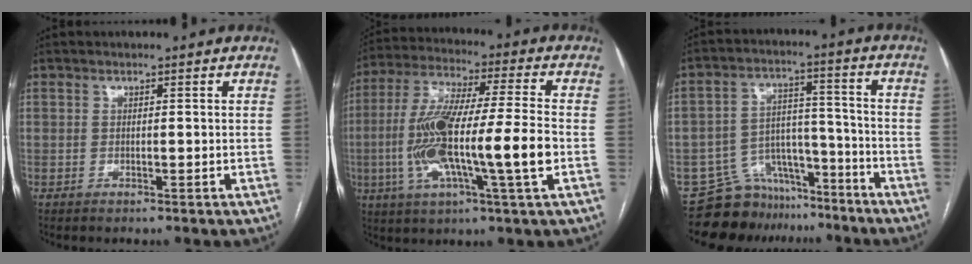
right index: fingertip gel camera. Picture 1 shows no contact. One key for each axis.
{"total": 17.3, "fx": -3.0, "fy": 1.1, "fz": 17.0, "tx": -0.332, "ty": 0.002, "tz": -0.056}
{"total": 10.5, "fx": -9.0, "fy": 5.5, "fz": 0.4, "tx": 0.006, "ty": 0.059, "tz": -0.145}